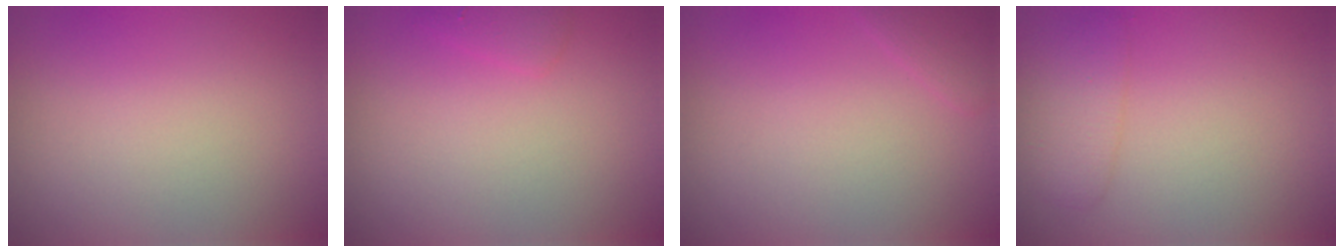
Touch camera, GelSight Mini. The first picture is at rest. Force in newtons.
{"total": 1.0, "press": 1.0, "slide": 0.1}
{"total": 1.2, "press": 1.2, "slide": 0.0}
{"total": 2.3, "press": 2.3, "slide": 0.1}